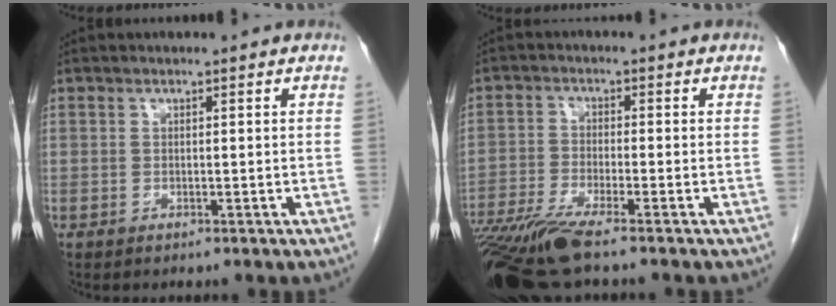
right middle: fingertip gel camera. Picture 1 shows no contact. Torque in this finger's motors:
{"motor_torque": [1.29, -0.85, 0.34, 0.13]}